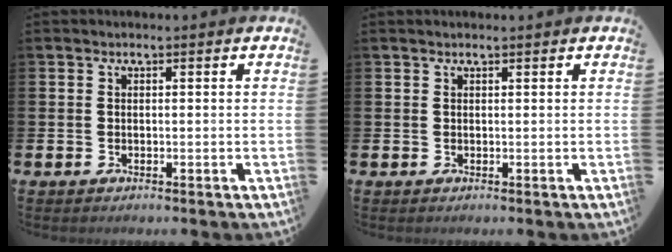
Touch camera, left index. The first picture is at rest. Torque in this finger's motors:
{"motor_torque": [0.77, -0.66, -0.03, 0.00]}